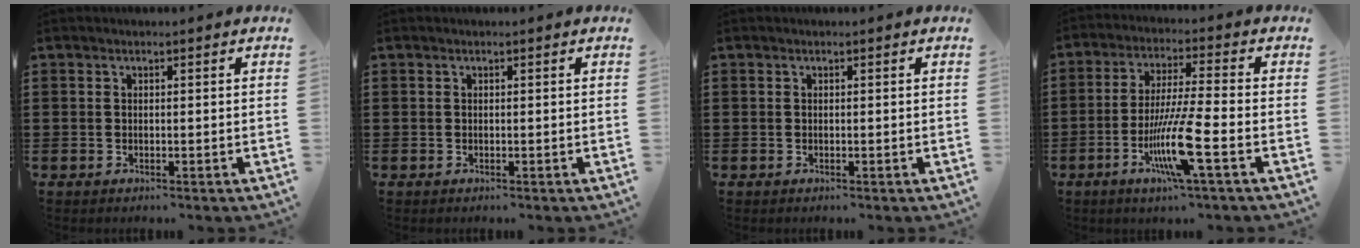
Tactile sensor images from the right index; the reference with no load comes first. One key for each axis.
{"total": 0.0}
{"total": 0.0}
{"total": 10.6, "fx": -4.0, "fy": 0.7, "fz": 9.8, "tx": -0.200, "ty": -0.016, "tz": -0.080}